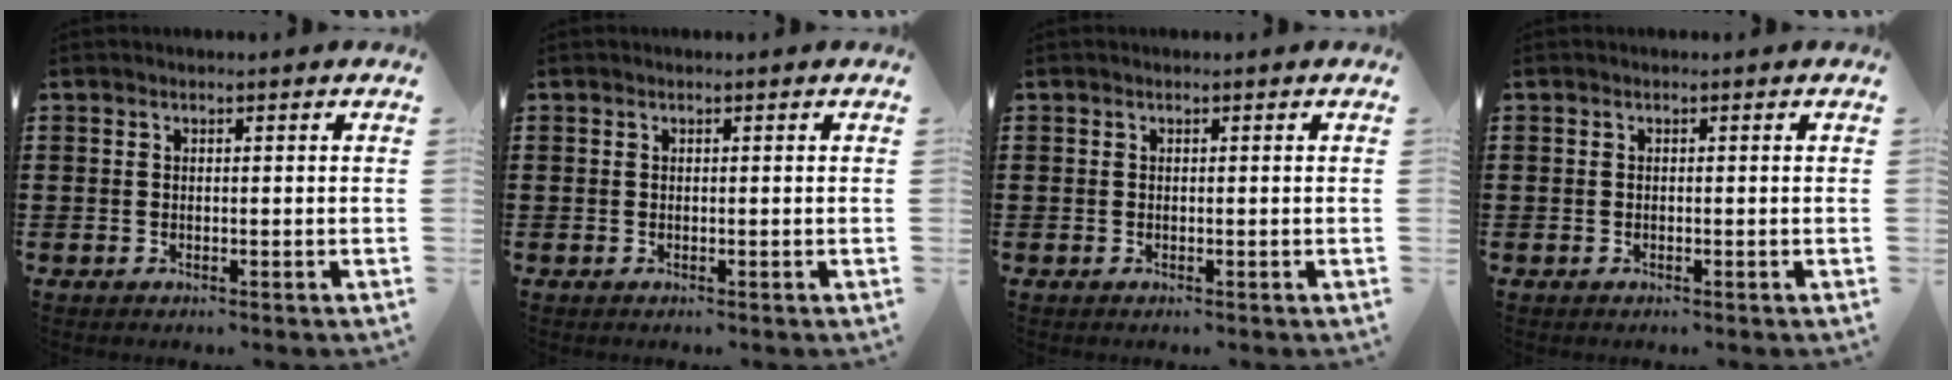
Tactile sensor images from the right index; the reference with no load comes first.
{"total": 0.0}
{"total": 0.0}
{"total": 0.0}